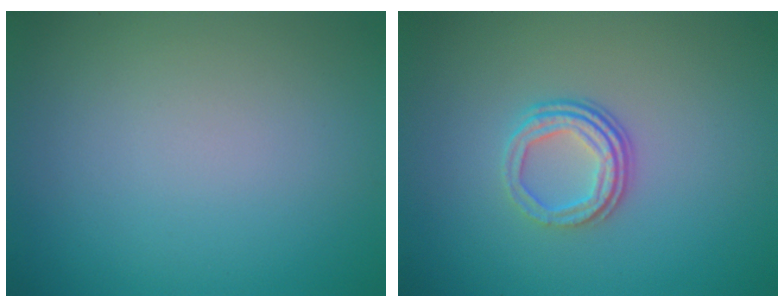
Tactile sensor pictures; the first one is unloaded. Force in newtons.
{"total": 3.3, "press": 2.4, "slide": 2.3}